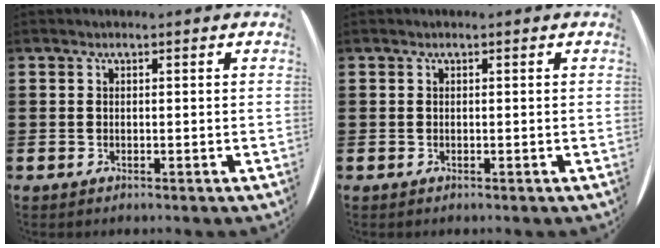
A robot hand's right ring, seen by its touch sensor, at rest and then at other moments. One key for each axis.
{"total": 0.0}